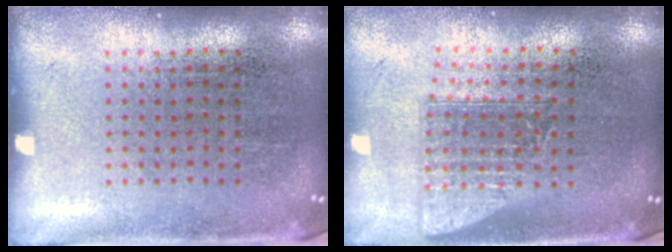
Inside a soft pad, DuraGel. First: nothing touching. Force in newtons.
{"total": 1.6, "press": 1.2, "slide": 1.0}